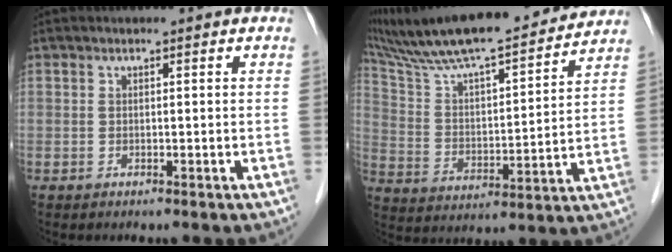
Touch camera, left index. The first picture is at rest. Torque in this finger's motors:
{"motor_torque": [-0.78, -1.36, 0.08, 0.07]}